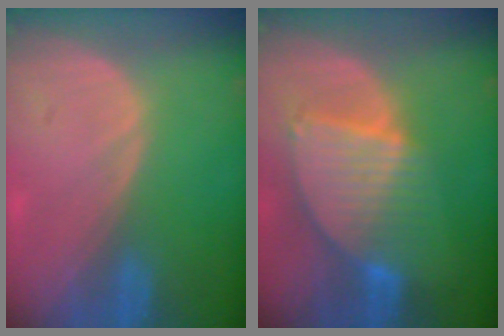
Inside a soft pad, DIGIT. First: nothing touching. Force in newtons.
{"total": 8.6, "press": 7.4, "slide": 4.3}